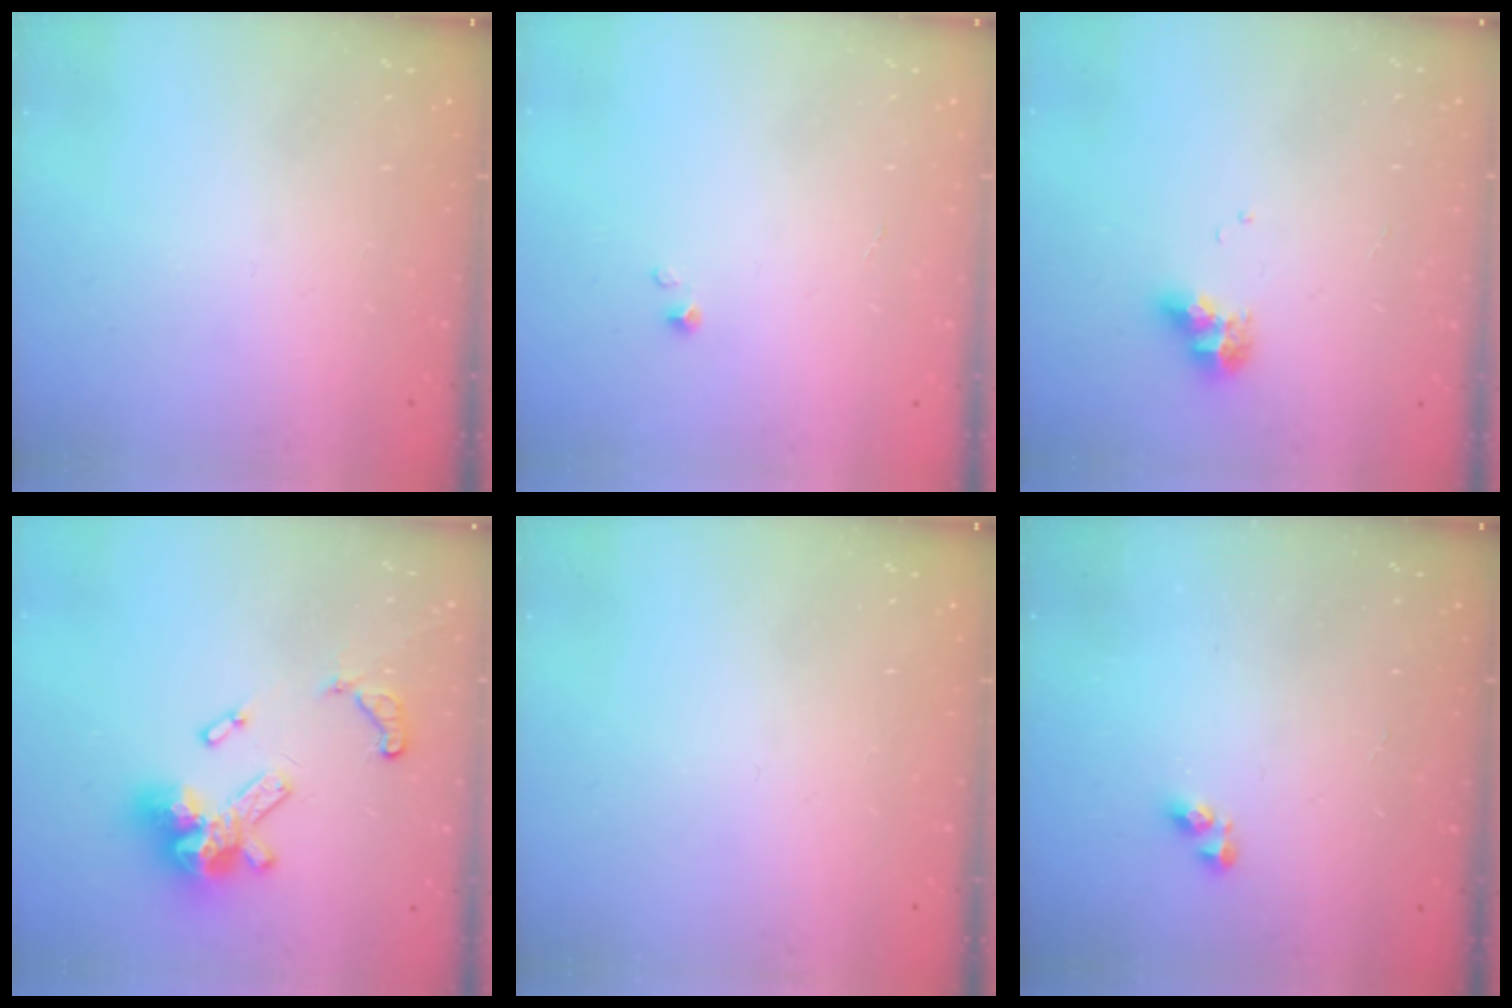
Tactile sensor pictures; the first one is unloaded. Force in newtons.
{"total": 0.0}
{"total": 7.7, "press": 7.7, "slide": 0.6}
{"total": 15.1, "press": 15.1, "slide": 1.0}
{"total": 0.0}
{"total": 4.1, "press": 4.1, "slide": 0.5}